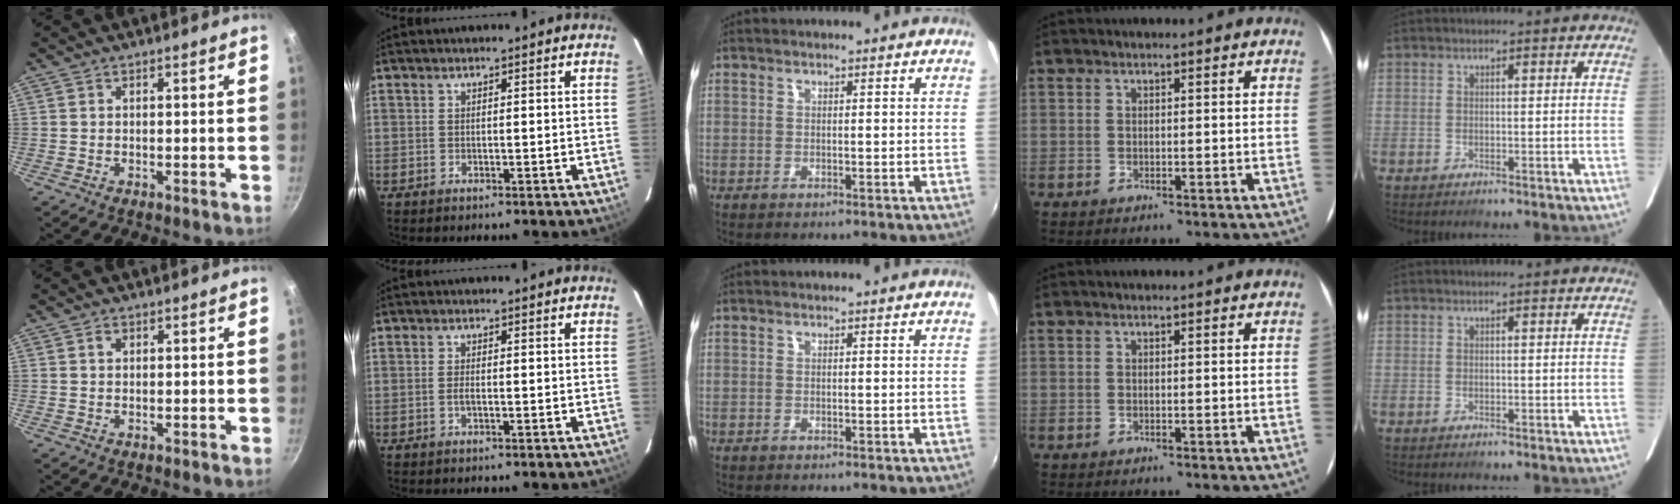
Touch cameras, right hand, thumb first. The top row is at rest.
{"thumb": {"total": 1.4, "force": [0.5, 1.0, 0.7], "torque": [-0.009, 0.005, 0.008]}, "index": {"total": 1.3, "force": [-0.4, 0.3, 1.2], "torque": [-0.025, 0.000, -0.008]}}